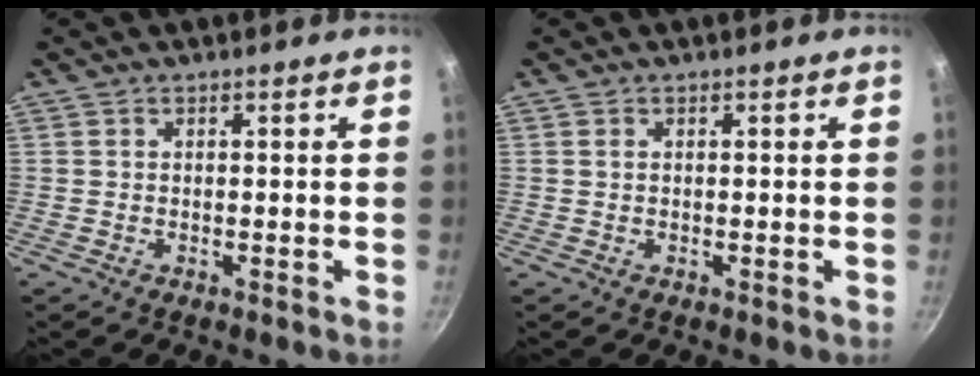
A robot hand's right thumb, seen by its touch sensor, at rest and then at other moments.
{"total": 0.5, "force": [0.2, 0.3, 0.4], "torque": [-0.007, 0.001, 0.004]}